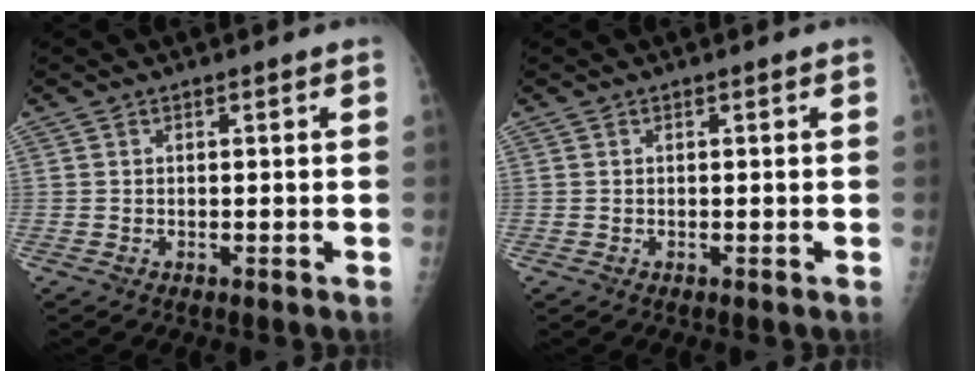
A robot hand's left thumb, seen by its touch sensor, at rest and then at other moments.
{"total": 0.0}